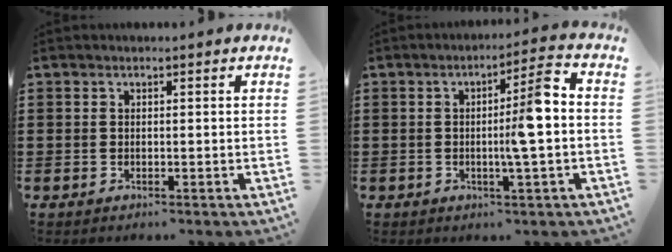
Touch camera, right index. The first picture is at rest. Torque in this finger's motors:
{"motor_torque": [1.84, 0.27, 0.38, 0.09]}